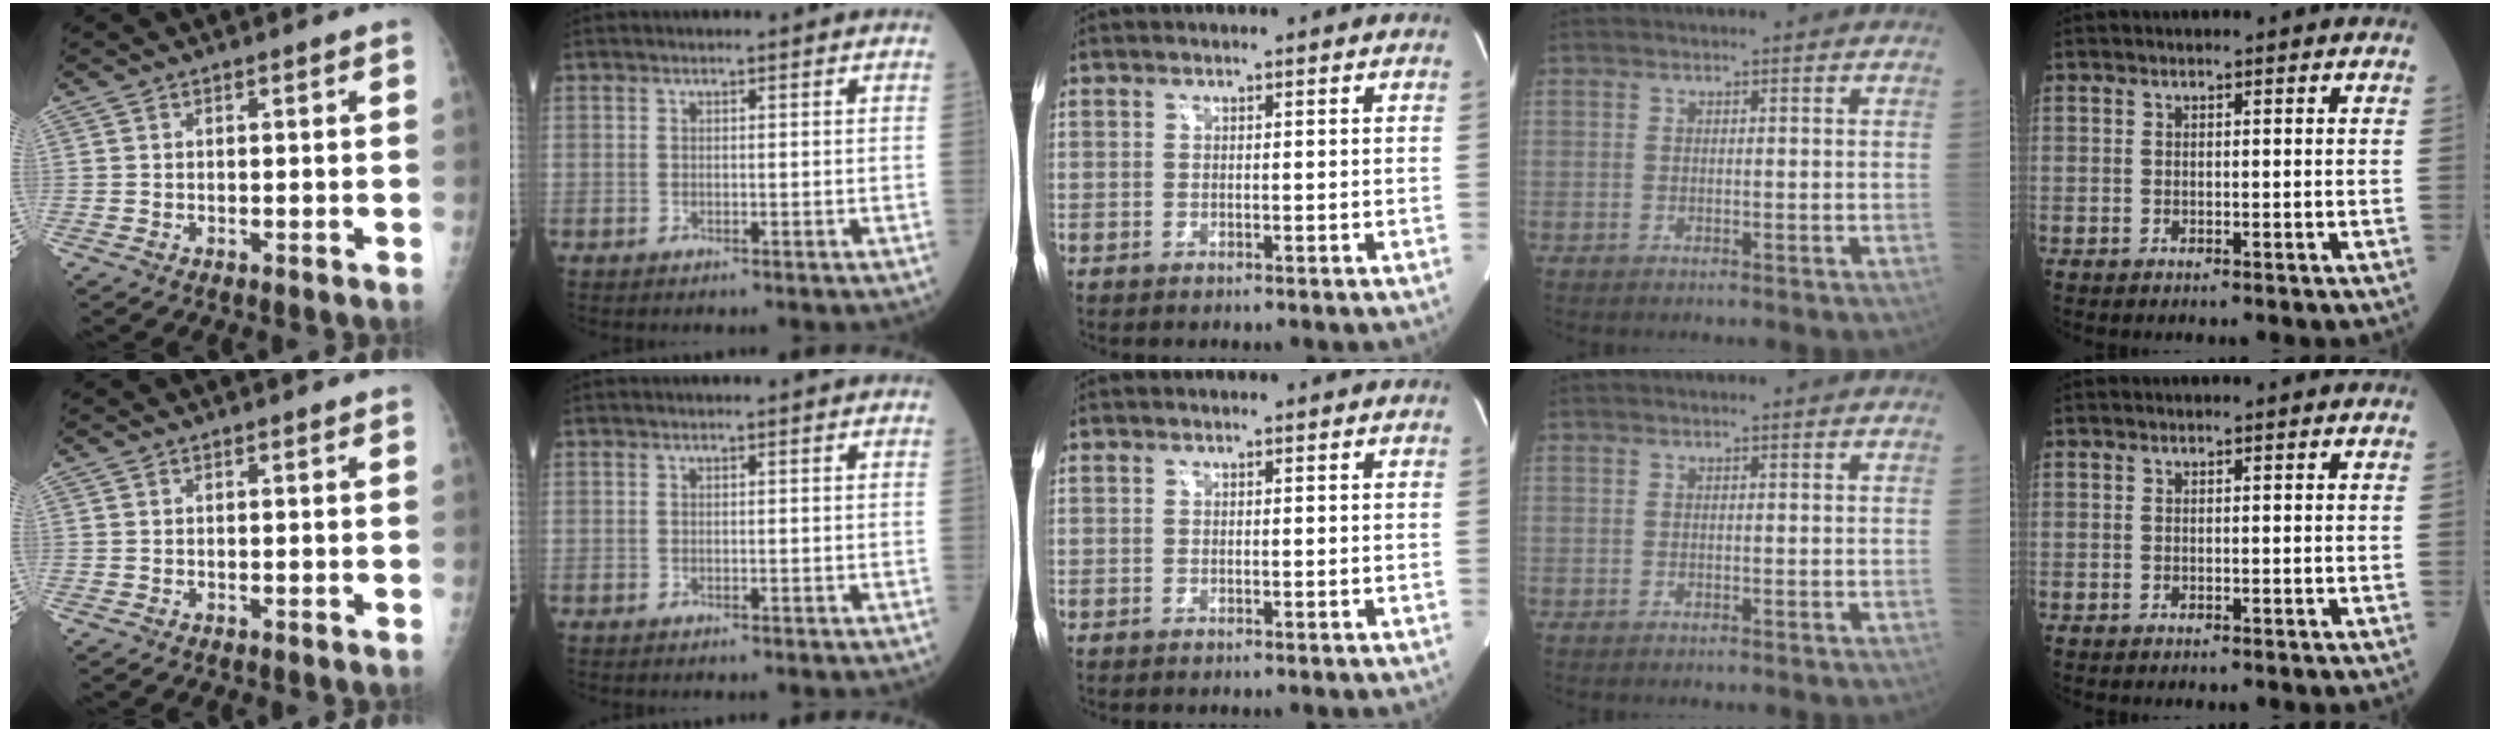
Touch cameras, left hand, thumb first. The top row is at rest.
{}